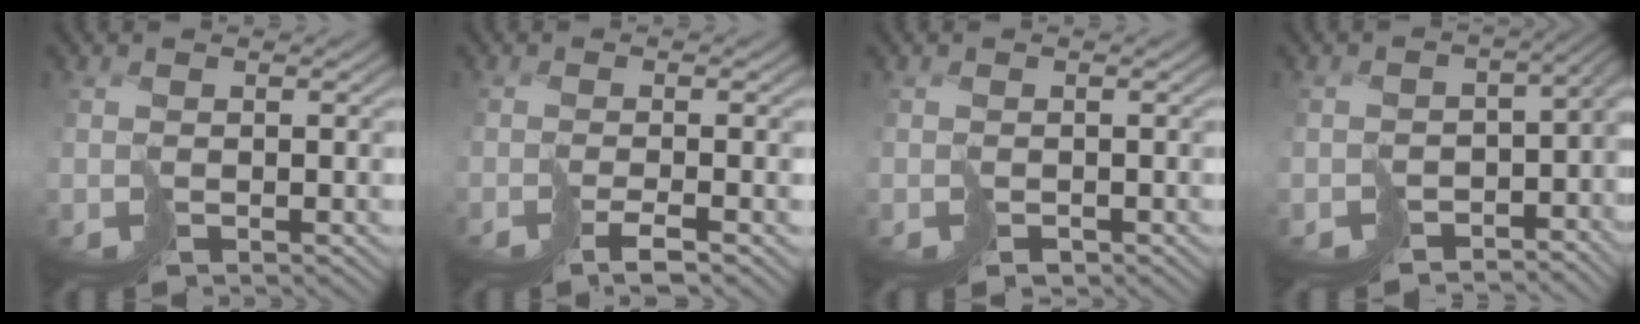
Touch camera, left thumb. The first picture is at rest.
{"total": 2.7, "force": [-1.6, -0.4, 2.1], "torque": [-0.023, 0.004, -0.028]}
{"total": 1.1, "force": [-0.8, 0.8, 0.3], "torque": [0.000, -0.002, -0.013]}
{"total": 7.3, "force": [-4.5, 4.6, 3.5], "torque": [-0.049, -0.038, -0.056]}